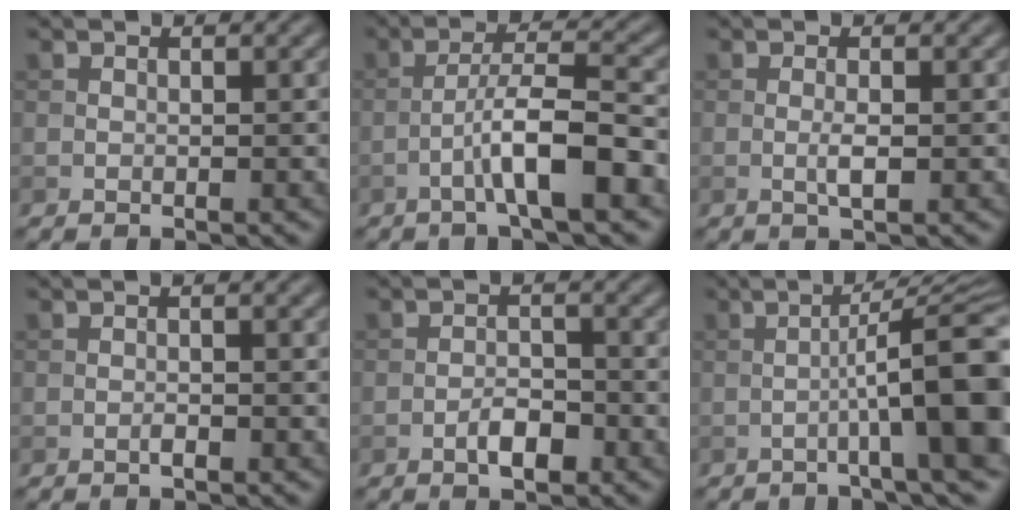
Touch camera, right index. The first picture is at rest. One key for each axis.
{"total": 5.8, "fx": -2.5, "fy": 0.7, "fz": 5.2, "tx": -0.088, "ty": 0.020, "tz": -0.047}
{"total": 1.5, "fx": -0.2, "fy": 0.3, "fz": 1.5, "tx": -0.031, "ty": -0.002, "tz": -0.007}
{"total": 1.0, "fx": -0.5, "fy": 0.2, "fz": 0.9, "tx": -0.016, "ty": 0.001, "tz": -0.009}
{"total": 2.7, "fx": -1.4, "fy": 1.1, "fz": 2.0, "tx": -0.031, "ty": 0.005, "tz": -0.026}
{"total": 10.5, "fx": -1.7, "fy": 1.6, "fz": 10.3, "tx": -0.132, "ty": 0.018, "tz": -0.030}